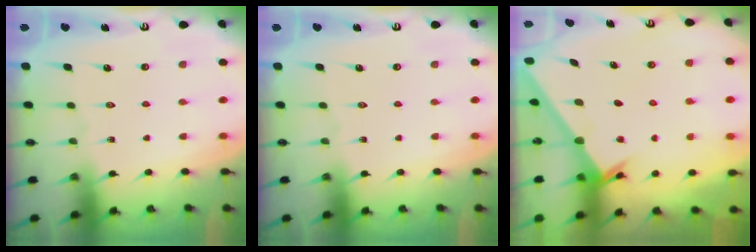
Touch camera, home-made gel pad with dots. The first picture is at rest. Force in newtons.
{"total": 0.0}
{"total": 2.4, "press": 2.4, "slide": 0.2}